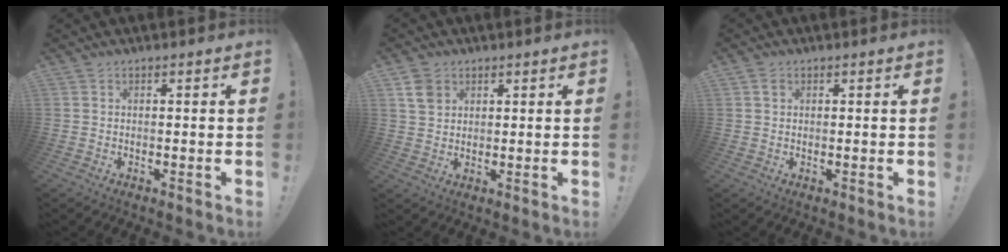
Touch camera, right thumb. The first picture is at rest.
{"total": 5.5, "force": [3.1, 4.0, 2.1], "torque": [-0.025, -0.006, 0.059]}
{"total": 1.3, "force": [0.8, 1.0, 0.4], "torque": [0.007, -0.004, 0.011]}